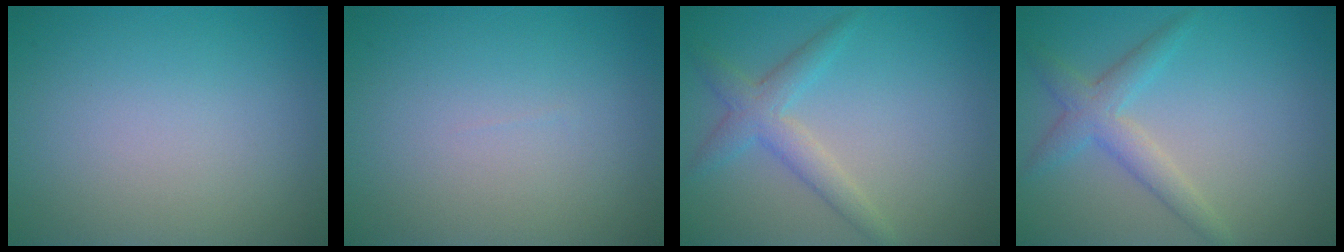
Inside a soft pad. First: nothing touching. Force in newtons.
{"total": 0.0}
{"total": 2.9, "press": 2.9, "slide": 0.2}
{"total": 2.9, "press": 2.9, "slide": 0.2}